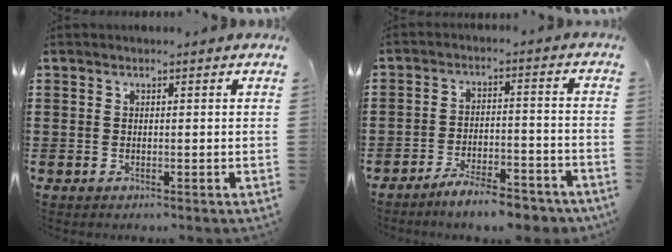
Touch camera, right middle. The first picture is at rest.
{"total": 7.1, "force": [-6.5, 0.5, 2.8], "torque": [-0.051, 0.002, -0.122]}